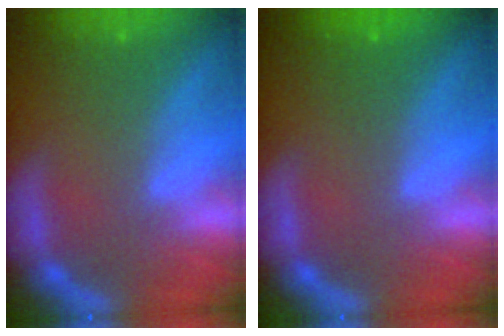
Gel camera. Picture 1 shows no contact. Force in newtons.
{"total": 0.9}